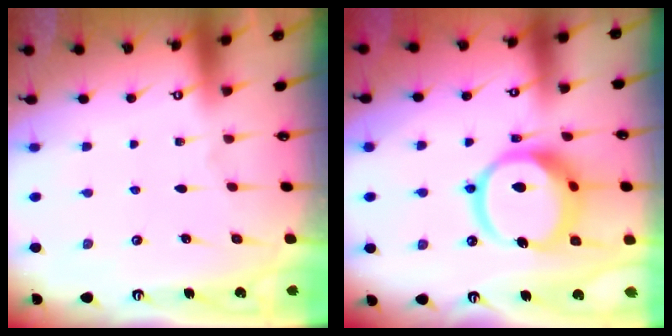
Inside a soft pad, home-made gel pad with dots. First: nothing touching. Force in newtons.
{"total": 15.6, "press": 15.5, "slide": 2.1}